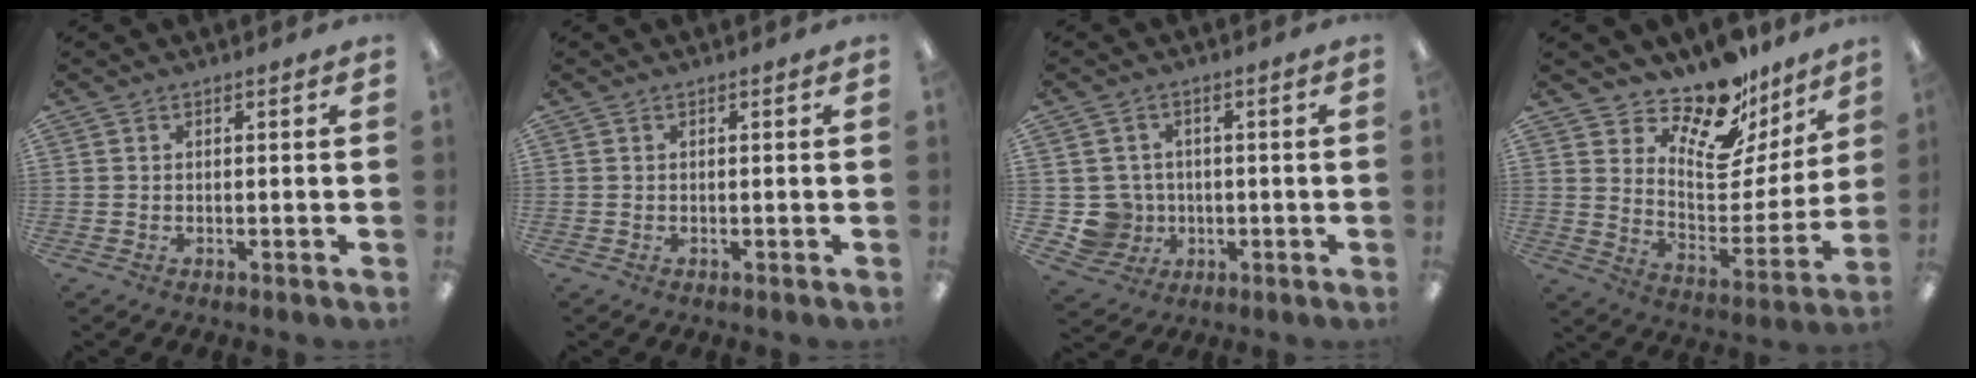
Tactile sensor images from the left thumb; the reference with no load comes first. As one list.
[{"total": 0.0}, {"total": 7.1, "force": [-0.3, 7.1, 0.9], "torque": [-0.049, 0.008, 0.003]}, {"total": 17.9, "force": [14.6, 7.0, 7.5], "torque": [-0.119, -0.120, 0.254]}]